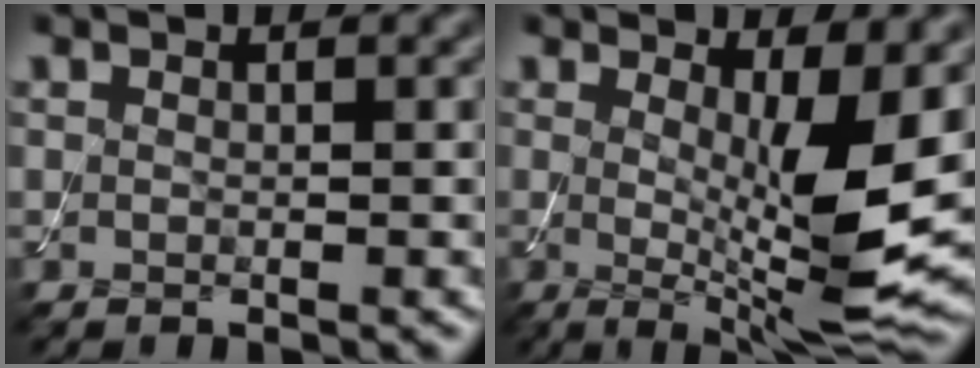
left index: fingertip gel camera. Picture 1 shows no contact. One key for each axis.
{"total": 8.4, "fx": 0.4, "fy": 2.0, "fz": 8.2, "tx": -0.121, "ty": -0.023, "tz": 0.013}